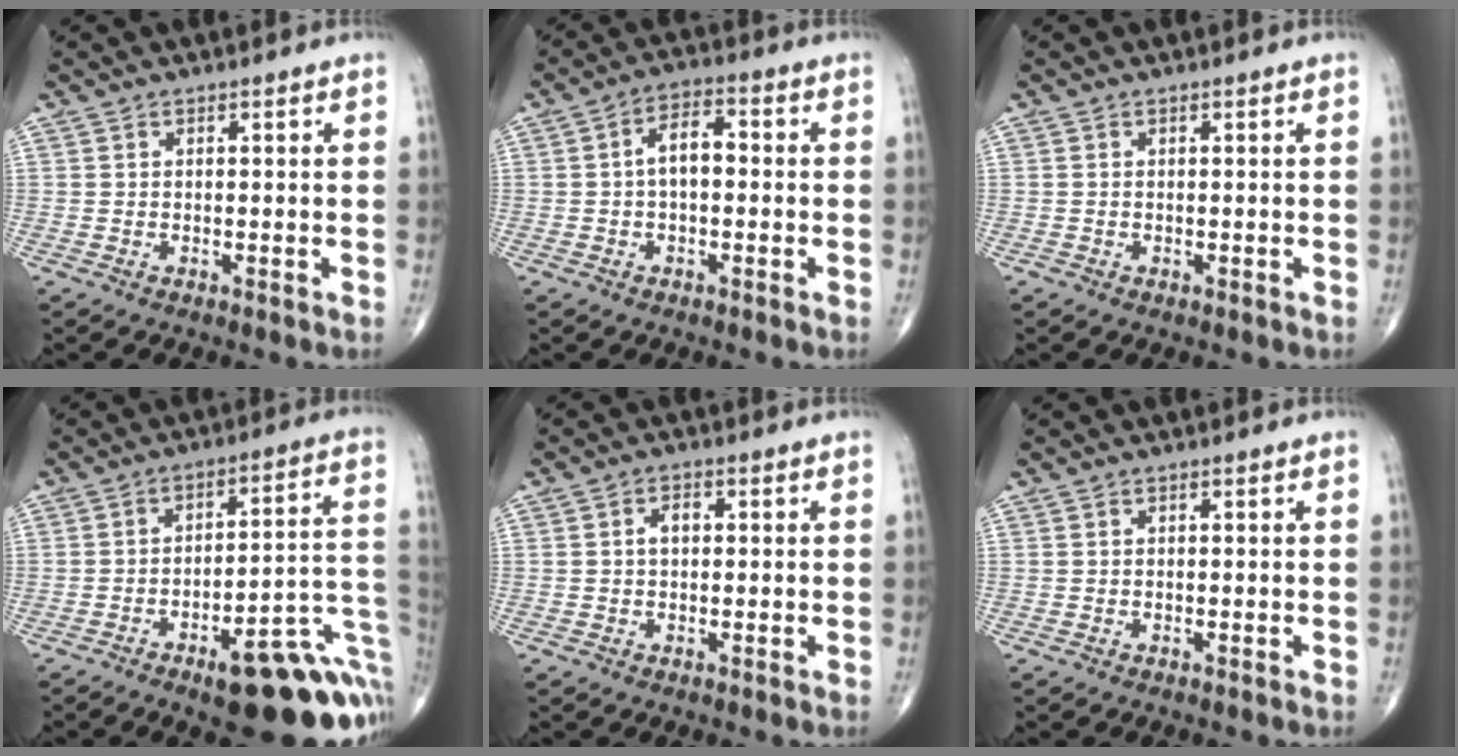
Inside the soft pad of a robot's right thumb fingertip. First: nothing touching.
{"total": 5.9, "force": [-0.2, 3.2, 5.0], "torque": [-0.079, 0.025, -0.013]}
{"total": 0.0}
{"total": 22.1, "force": [-8.4, 7.3, 19.1], "torque": [-0.166, 0.055, -0.098]}
{"total": 2.6, "force": [0.2, 1.7, 1.9], "torque": [-0.031, 0.009, 0.001]}
{"total": 0.0}